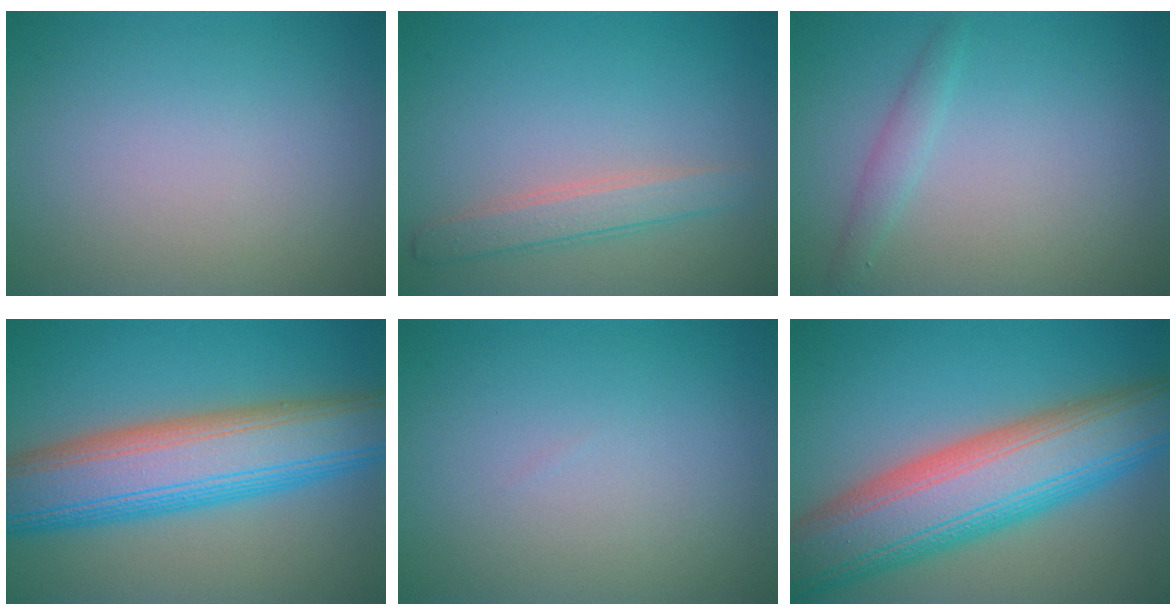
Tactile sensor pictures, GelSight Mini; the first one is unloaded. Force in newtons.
{"total": 2.5, "press": 2.4, "slide": 0.1}
{"total": 1.3, "press": 1.3, "slide": 0.1}
{"total": 11.1, "press": 11.1, "slide": 0.2}
{"total": 0.0}
{"total": 12.2, "press": 12.1, "slide": 0.6}